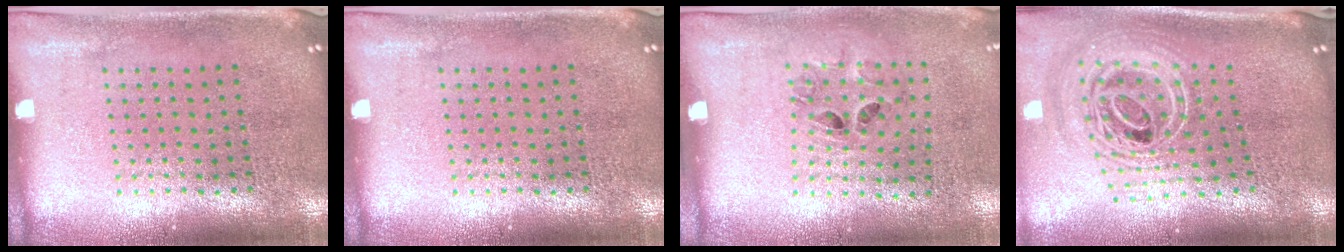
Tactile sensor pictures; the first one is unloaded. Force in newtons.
{"total": 0.0}
{"total": 1.3, "press": 0.7, "slide": 1.2}
{"total": 2.8, "press": 2.0, "slide": 1.9}